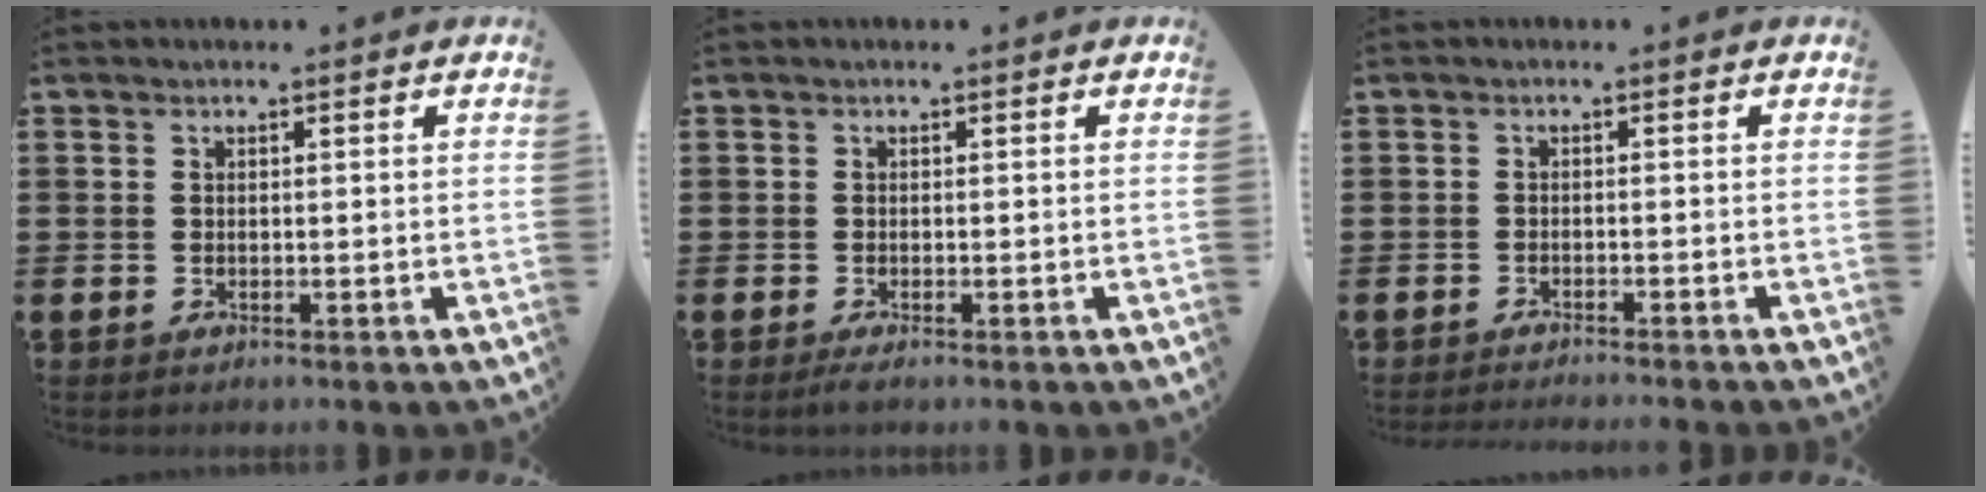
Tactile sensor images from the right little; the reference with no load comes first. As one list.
[{"total": 0.8, "force": [-0.3, 0.1, 0.7], "torque": [-0.012, -0.002, -0.005]}, {"total": 1.0, "force": [-1.0, -0.2, 0.2], "torque": [-0.002, -0.001, -0.020]}]